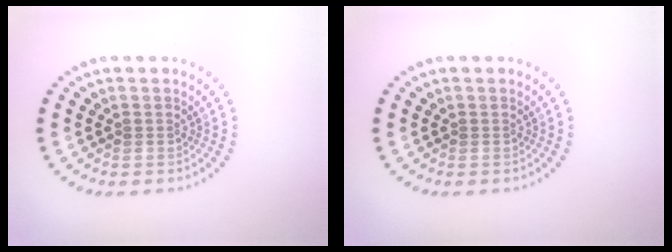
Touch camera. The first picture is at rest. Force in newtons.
{"total": 0.0}